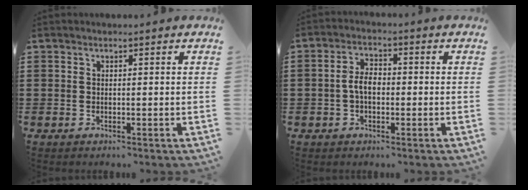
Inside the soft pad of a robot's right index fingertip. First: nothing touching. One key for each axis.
{"total": 4.0, "fx": -0.6, "fy": 2.2, "fz": 3.3, "tx": -0.076, "ty": 0.000, "tz": -0.016}